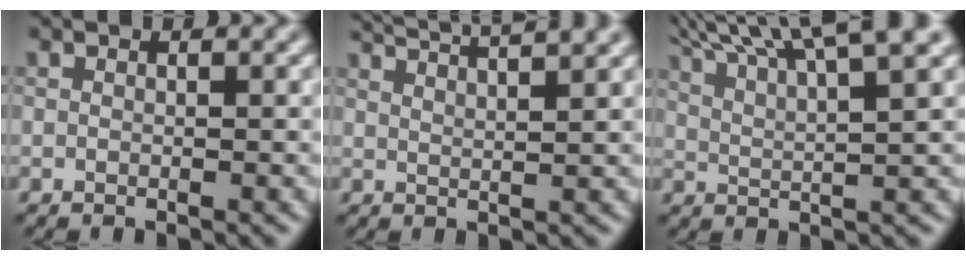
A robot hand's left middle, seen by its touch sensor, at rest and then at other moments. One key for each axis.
{"total": 7.4, "fx": 5.9, "fy": 2.0, "fz": 4.0, "tx": -0.036, "ty": 0.040, "tz": 0.053}
{"total": 9.6, "fx": 7.2, "fy": 2.1, "fz": 6.0, "tx": -0.085, "ty": 0.036, "tz": 0.078}